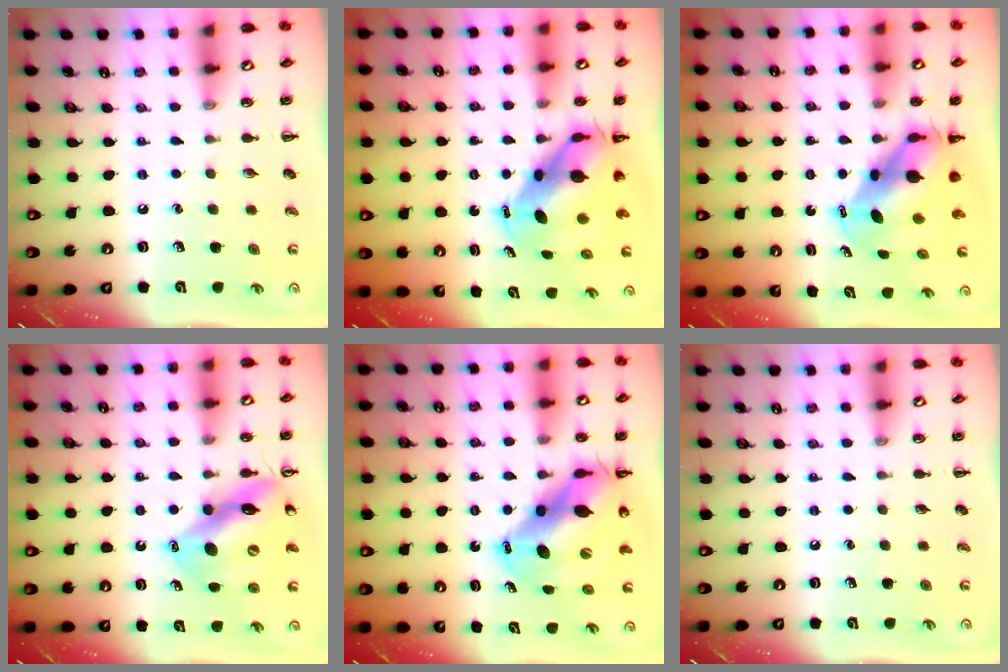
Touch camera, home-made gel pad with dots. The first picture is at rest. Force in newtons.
{"total": 8.7, "press": 8.3, "slide": 2.5}
{"total": 7.3, "press": 7.0, "slide": 2.1}
{"total": 13.5, "press": 13.0, "slide": 3.8}
{"total": 14.5, "press": 13.9, "slide": 4.0}
{"total": 0.0}